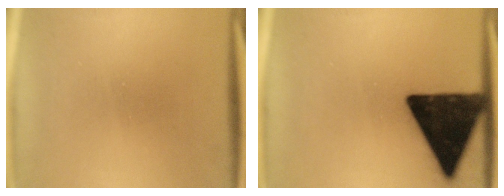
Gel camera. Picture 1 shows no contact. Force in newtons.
{"total": 17.1}